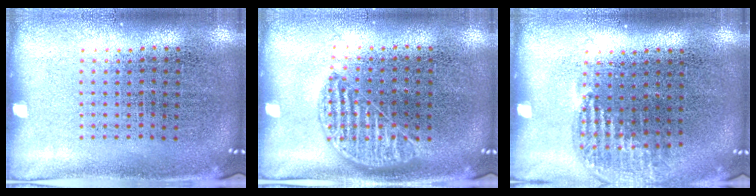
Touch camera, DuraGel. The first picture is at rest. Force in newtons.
{"total": 1.0, "press": 0.8, "slide": 0.4}
{"total": 0.9, "press": 0.9, "slide": 0.2}